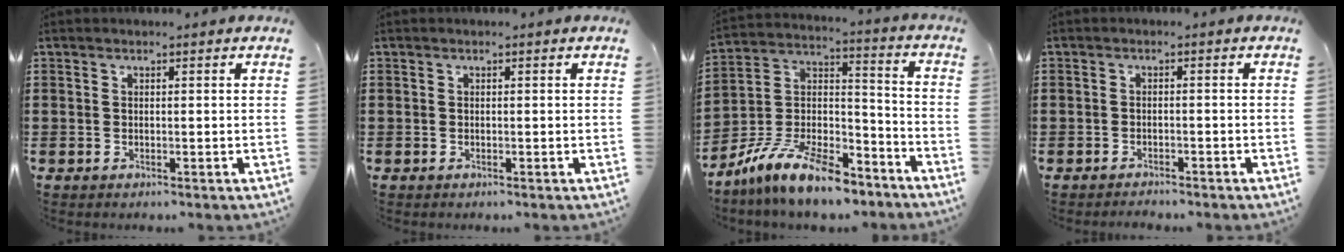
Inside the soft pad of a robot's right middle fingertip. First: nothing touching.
{"total": 0.0}
{"total": 12.3, "force": [-9.9, 3.1, 6.6], "torque": [-0.135, 0.027, -0.194]}
{"total": 1.7, "force": [-1.7, 0.3, -0.2], "torque": [0.000, 0.003, -0.038]}